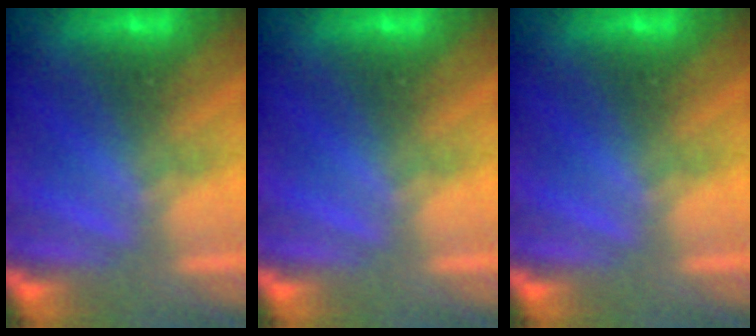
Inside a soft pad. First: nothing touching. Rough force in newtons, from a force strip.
{"total": 0.0}
{"total": 0.0}